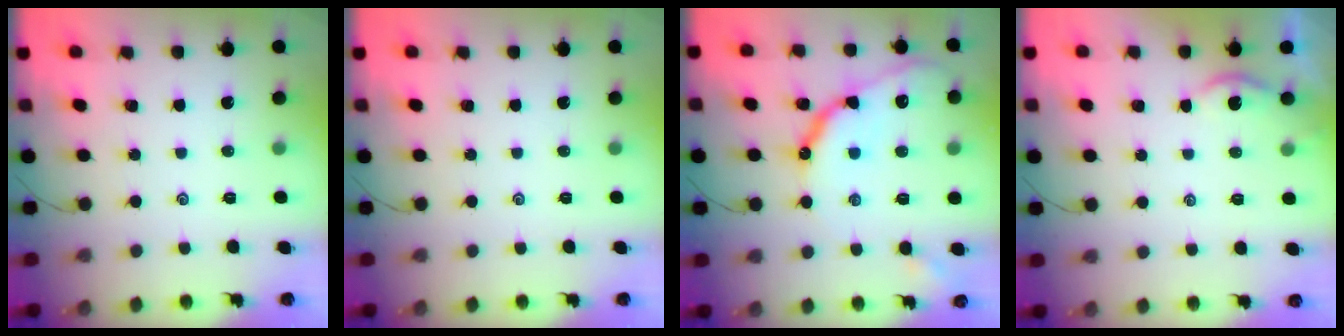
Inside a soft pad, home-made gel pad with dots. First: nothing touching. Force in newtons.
{"total": 0.0}
{"total": 13.1, "press": 13.1, "slide": 0.7}
{"total": 2.2, "press": 2.2, "slide": 0.3}